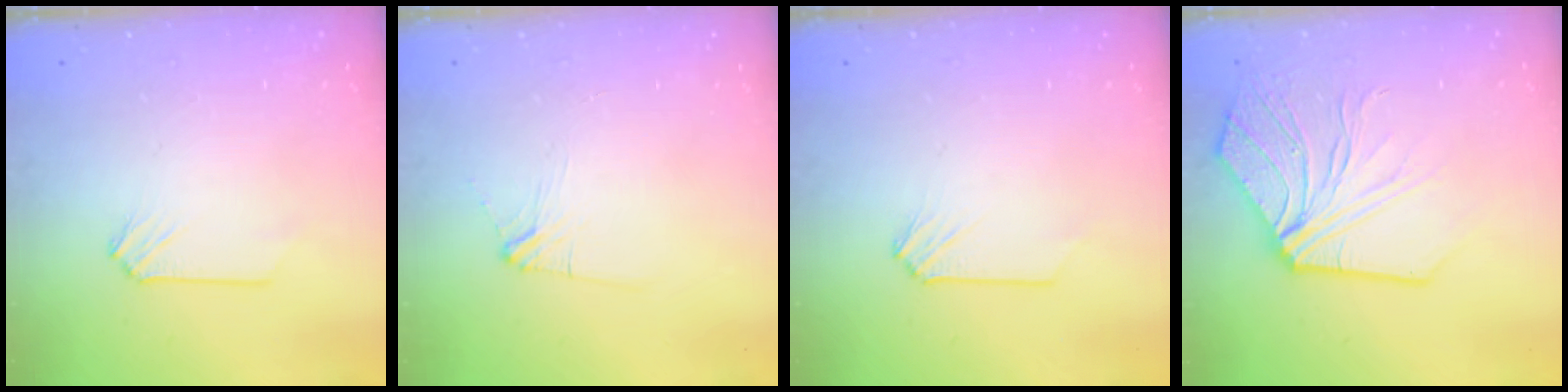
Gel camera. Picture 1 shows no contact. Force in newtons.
{"total": 3.9, "press": 3.9, "slide": 0.6}
{"total": 0.0}
{"total": 10.3, "press": 10.2, "slide": 1.7}